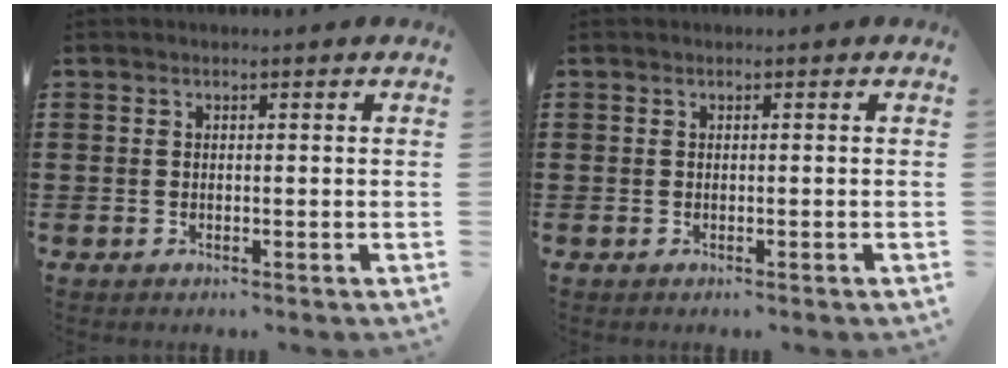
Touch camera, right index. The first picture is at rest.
{"total": 0.0}